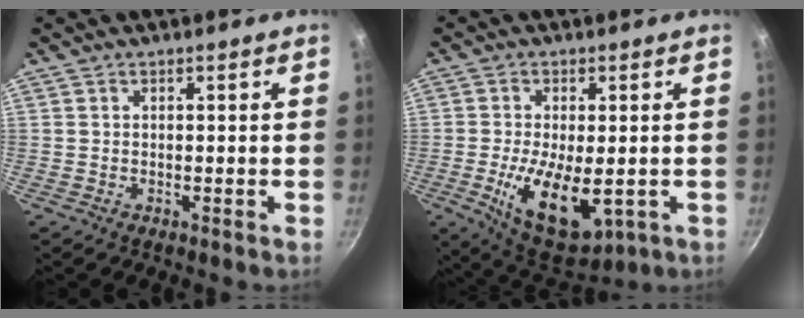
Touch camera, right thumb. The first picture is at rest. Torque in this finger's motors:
{"motor_torque": [-0.26, 0.84, 1.23, 0.00, 0.17]}